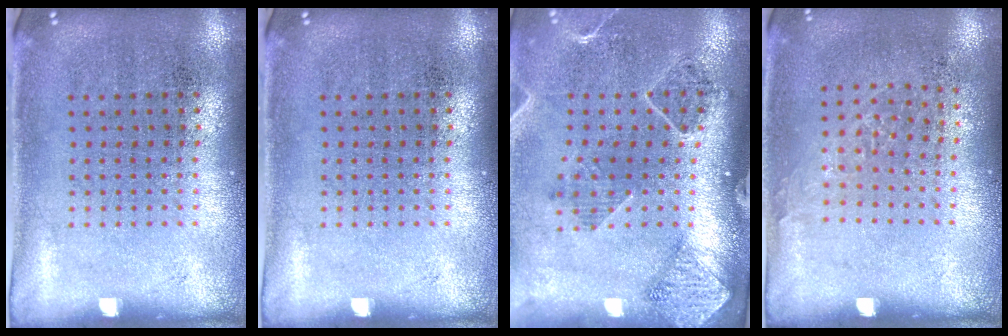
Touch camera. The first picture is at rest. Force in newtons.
{"total": 0.0}
{"total": 1.6, "press": 1.6, "slide": 0.1}
{"total": 0.9, "press": 0.7, "slide": 0.5}